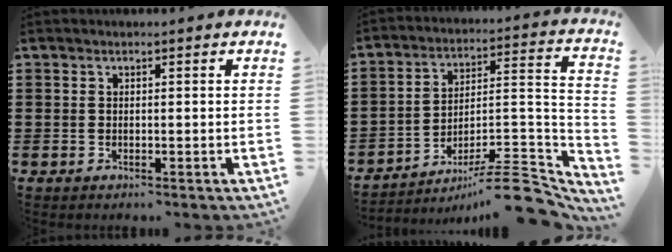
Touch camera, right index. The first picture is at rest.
{"total": 9.6, "force": [-7.4, 2.0, 5.7], "torque": [-0.080, 0.022, -0.143]}